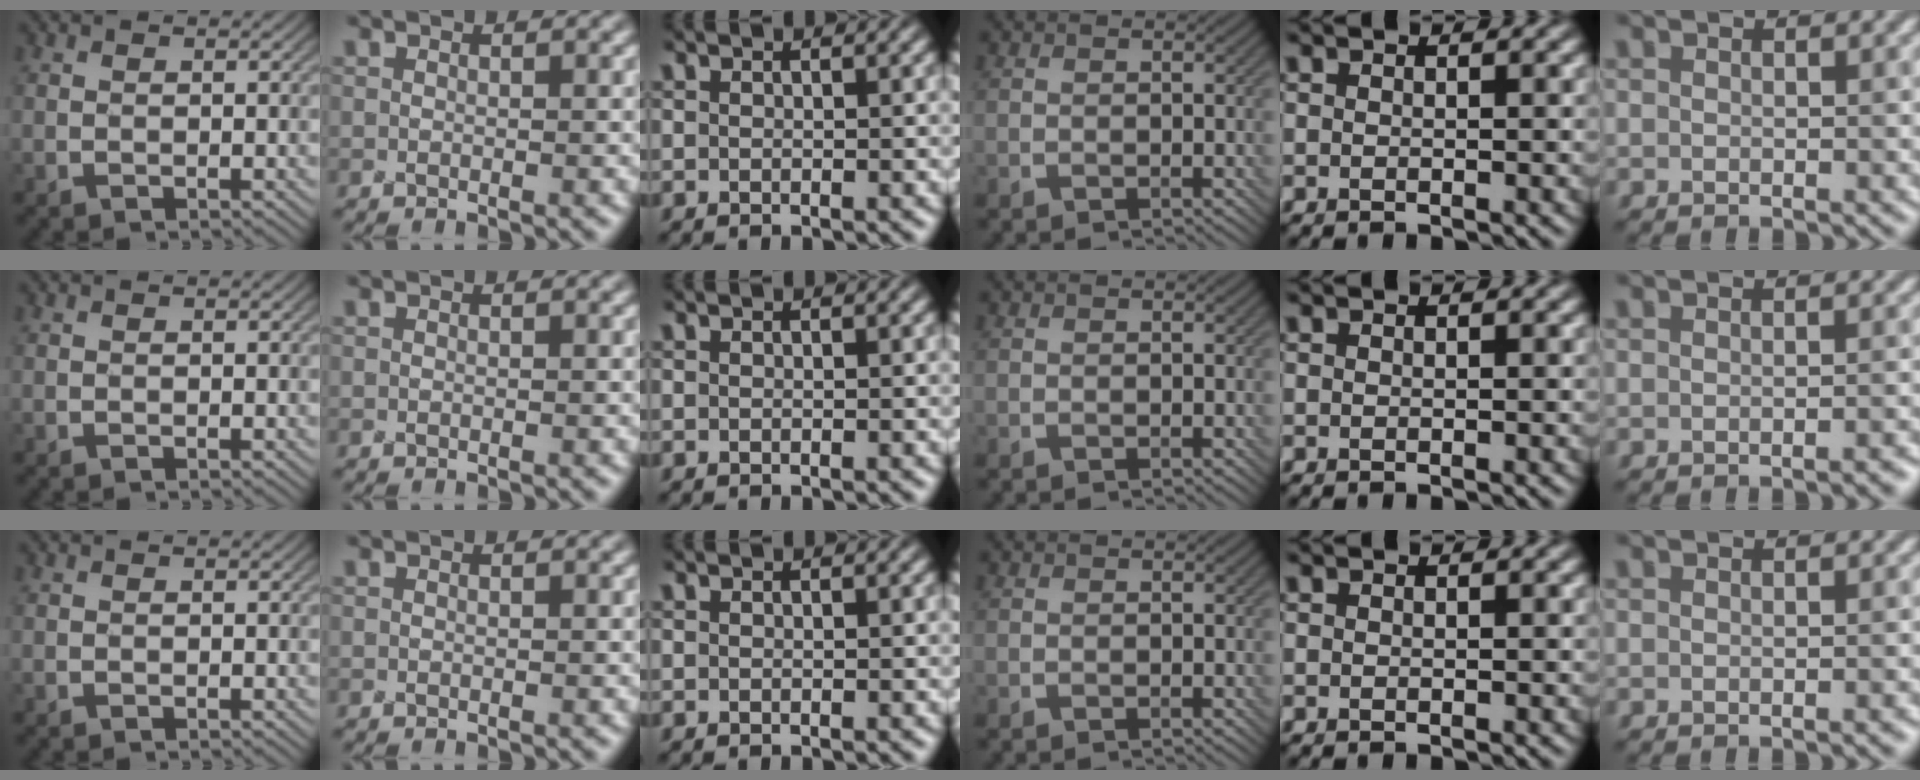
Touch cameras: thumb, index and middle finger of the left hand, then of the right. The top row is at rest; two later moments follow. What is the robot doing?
{"motion": "screw", "object": "bottle cap"}